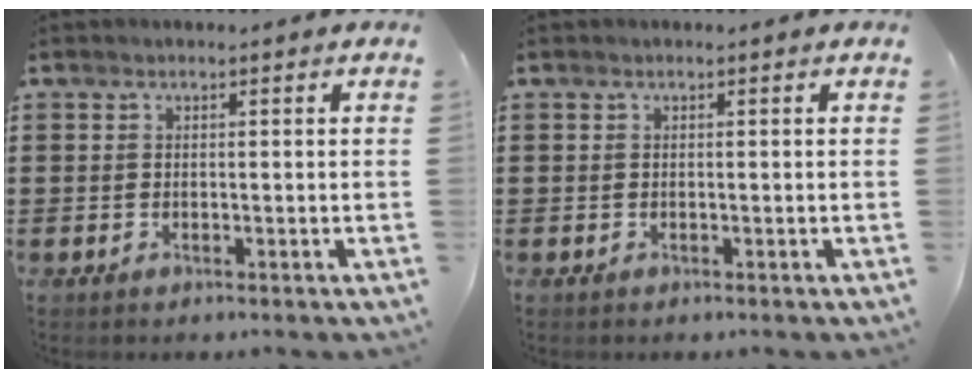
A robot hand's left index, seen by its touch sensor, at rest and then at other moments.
{"total": 0.0}